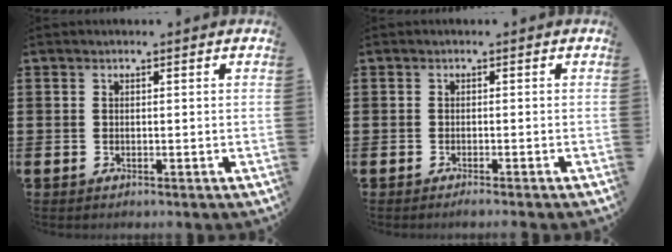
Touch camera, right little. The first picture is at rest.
{"total": 0.7, "force": [-0.5, -0.1, 0.5], "torque": [-0.006, -0.003, -0.010]}